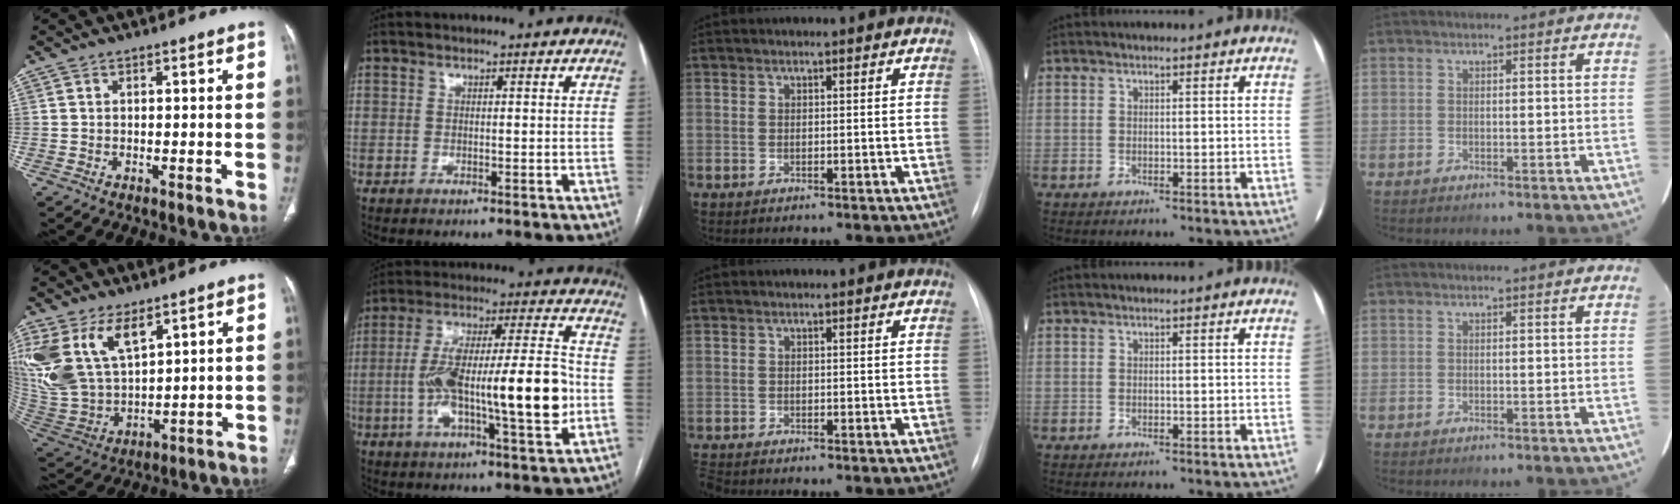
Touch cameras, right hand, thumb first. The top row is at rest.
{"thumb": {"total": 18.6, "force": [9.0, 10.2, 12.6], "torque": [-0.269, -0.027, 0.195]}, "index": {"total": 20.0, "force": [-2.9, 3.2, 19.6], "torque": [-0.332, 0.019, -0.041]}, "middle": {"total": 1.0, "force": [-0.9, -0.2, 0.2], "torque": [-0.008, -0.005, -0.018]}}